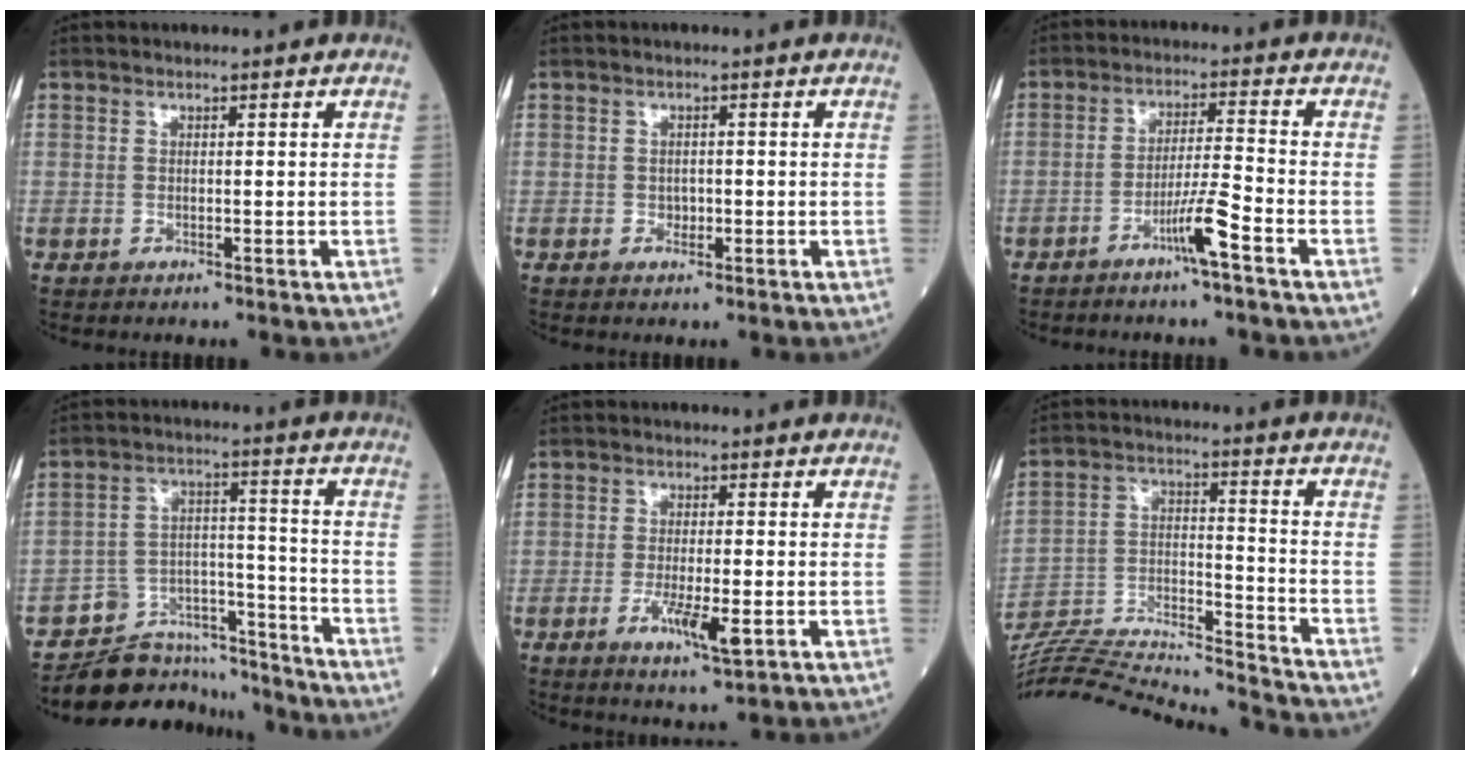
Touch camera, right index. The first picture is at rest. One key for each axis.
{"total": 1.4, "fx": -0.3, "fy": 1.1, "fz": 0.8, "tx": -0.015, "ty": 0.003, "tz": 0.002}
{"total": 5.5, "fx": -3.2, "fy": -0.7, "fz": 4.4, "tx": -0.084, "ty": 0.000, "tz": -0.059}
{"total": 11.2, "fx": -10.4, "fy": 4.0, "fz": 0.5, "tx": 0.005, "ty": 0.056, "tz": -0.172}
{"total": 5.6, "fx": -1.9, "fy": 1.2, "fz": 5.1, "tx": -0.093, "ty": -0.008, "tz": -0.029}
{"total": 23.4, "fx": -22.4, "fy": 0.1, "fz": 7.0, "tx": -0.155, "ty": -0.010, "tz": -0.357}